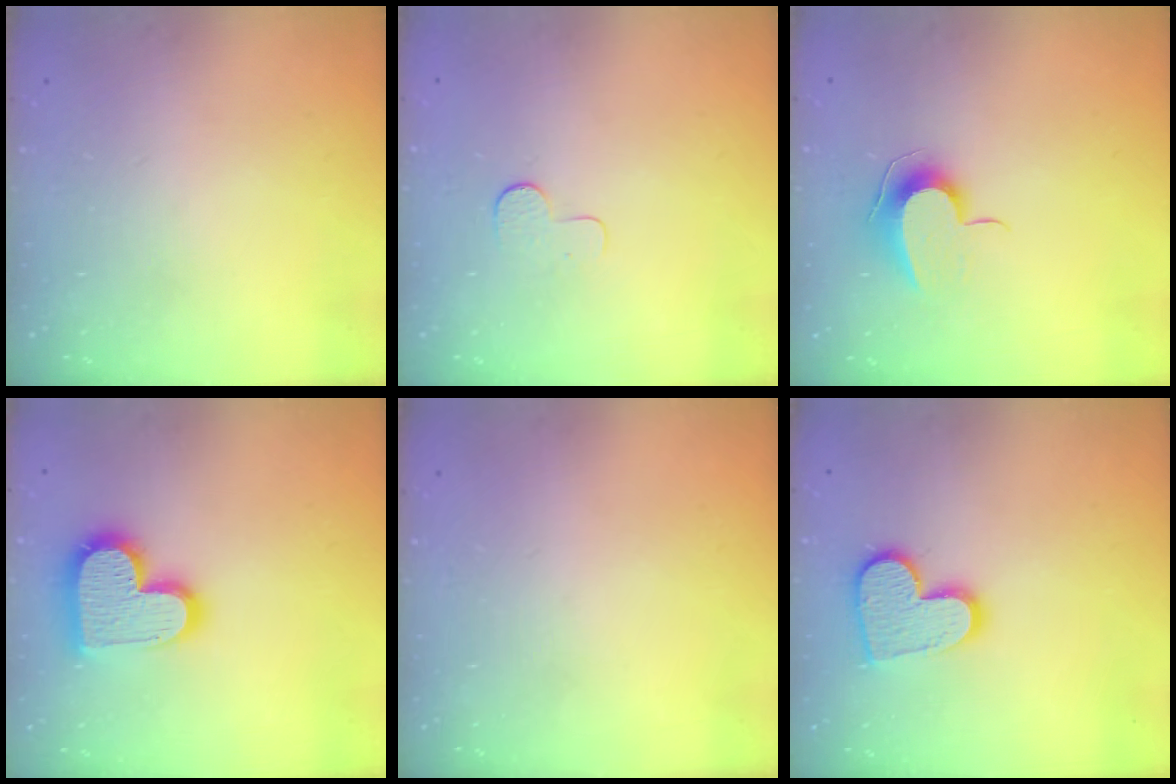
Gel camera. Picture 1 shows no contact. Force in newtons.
{"total": 3.7, "press": 3.7, "slide": 0.3}
{"total": 9.9, "press": 9.9, "slide": 0.3}
{"total": 16.8, "press": 16.7, "slide": 1.3}
{"total": 0.0}
{"total": 12.7, "press": 12.7, "slide": 0.5}